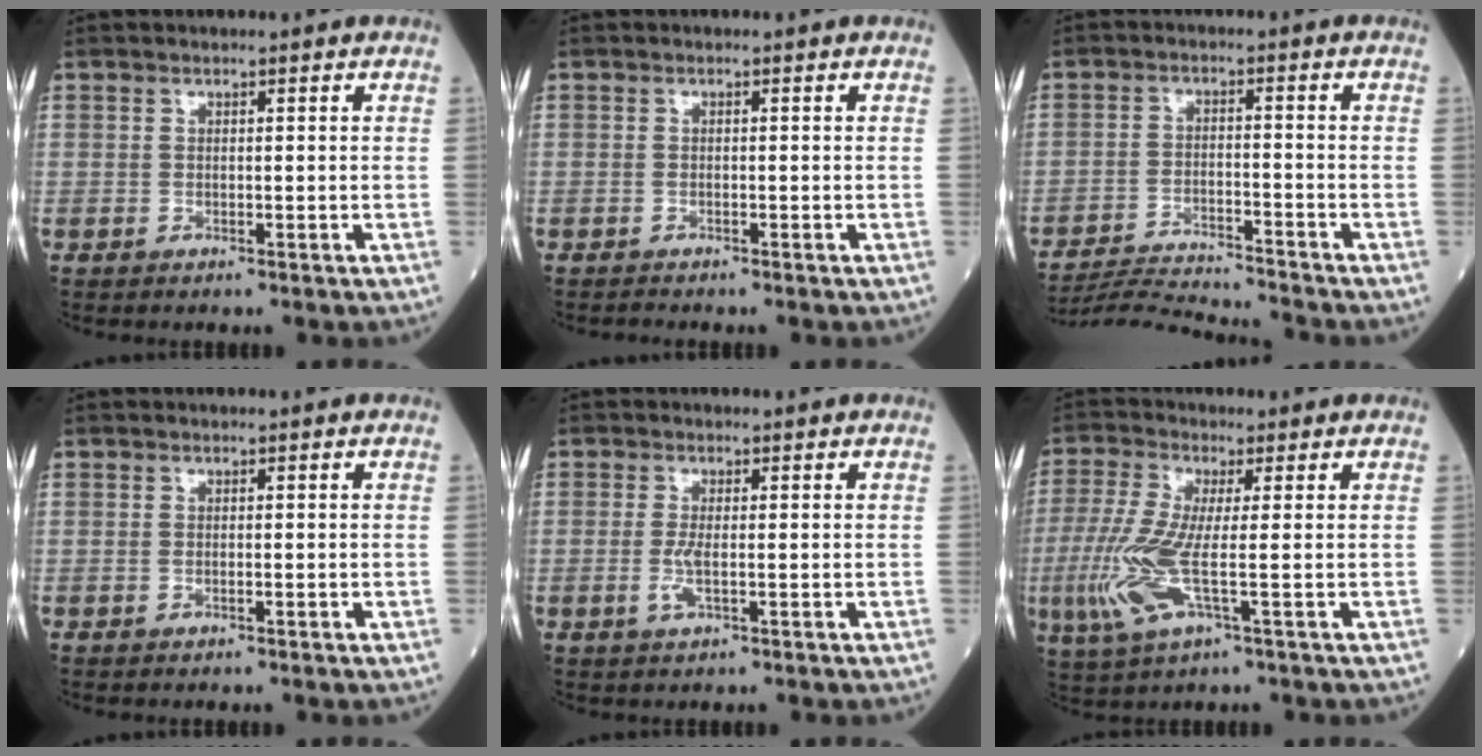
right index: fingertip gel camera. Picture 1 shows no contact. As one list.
[{"total": 0.6, "force": [-0.6, -0.1, -0.1], "torque": [-0.005, -0.004, -0.009]}, {"total": 10.5, "force": [-10.2, -1.5, 2.0], "torque": [-0.030, -0.008, -0.175]}, {"total": 0.0}, {"total": 2.4, "force": [-0.5, 0.4, 2.3], "torque": [-0.056, -0.004, -0.010]}, {"total": 9.0, "force": [-1.8, 1.2, 8.7], "torque": [-0.215, -0.017, -0.040]}]